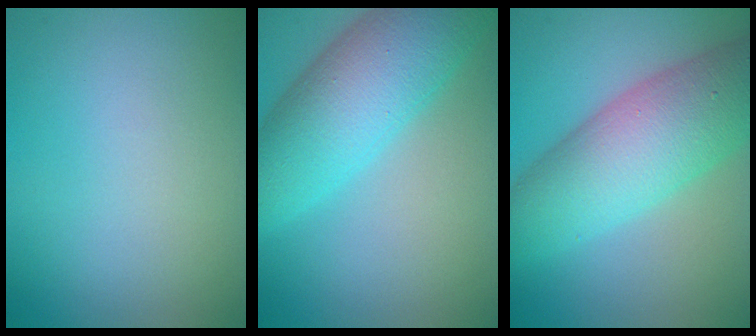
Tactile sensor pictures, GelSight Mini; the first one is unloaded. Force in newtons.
{"total": 8.3, "press": 8.3, "slide": 0.4}
{"total": 8.8, "press": 8.8, "slide": 0.3}